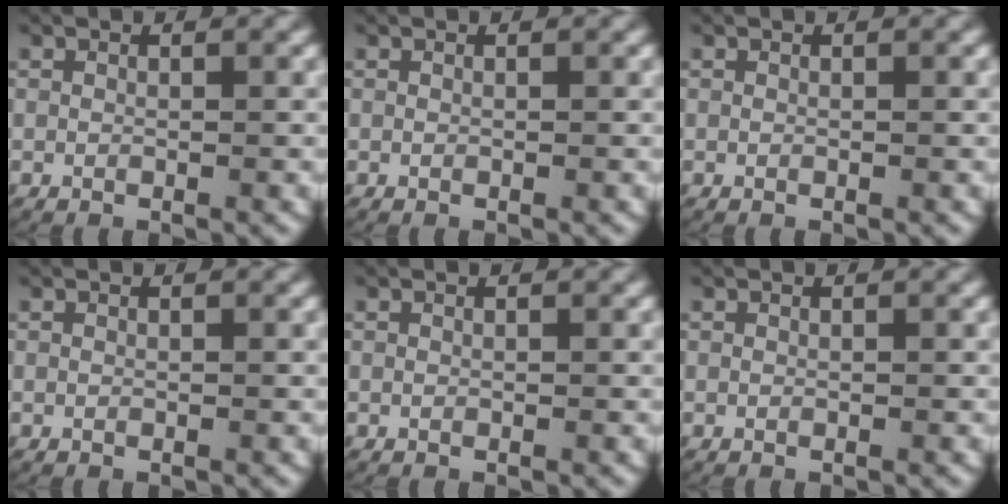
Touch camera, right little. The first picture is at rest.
{"total": 0.0}
{"total": 0.0}
{"total": 0.0}
{"total": 0.0}
{"total": 0.0}